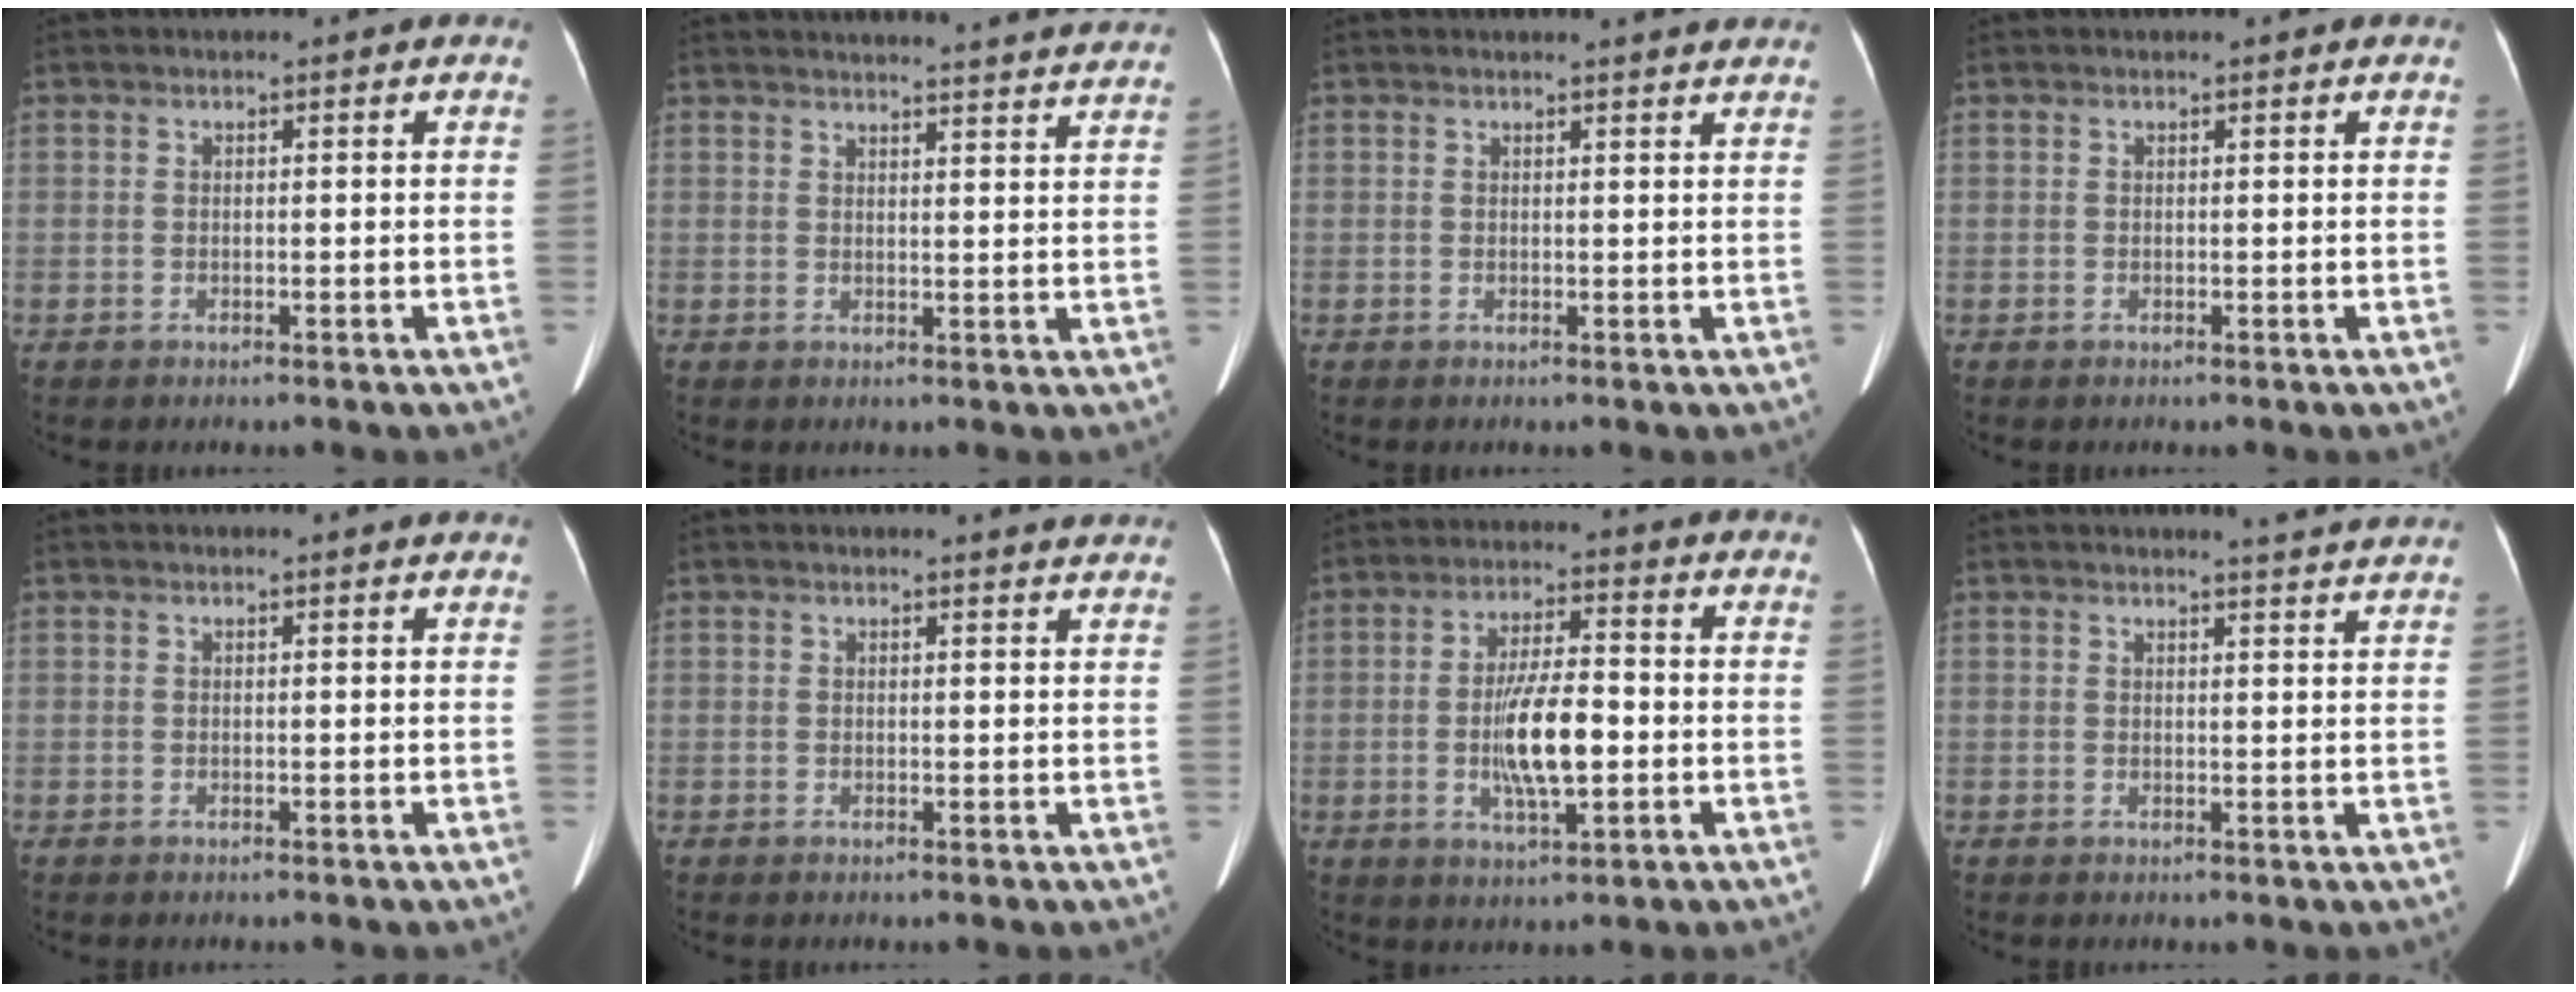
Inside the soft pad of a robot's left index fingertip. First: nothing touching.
{"total": 18.5, "force": [17.9, 0.2, 4.6], "torque": [-0.057, -0.020, 0.207]}
{"total": 3.0, "force": [2.9, -0.3, 0.8], "torque": [-0.014, -0.002, 0.025]}
{"total": 0.0}
{"total": 1.0, "force": [1.0, -0.1, 0.2], "torque": [-0.011, -0.003, 0.009]}
{"total": 3.0, "force": [2.9, 0.0, 0.5], "torque": [-0.009, -0.004, 0.021]}
{"total": 9.0, "force": [-1.5, 2.1, 8.6], "torque": [-0.165, 0.000, -0.025]}
{"total": 5.1, "force": [4.9, -0.6, 1.4], "torque": [-0.023, -0.005, 0.041]}